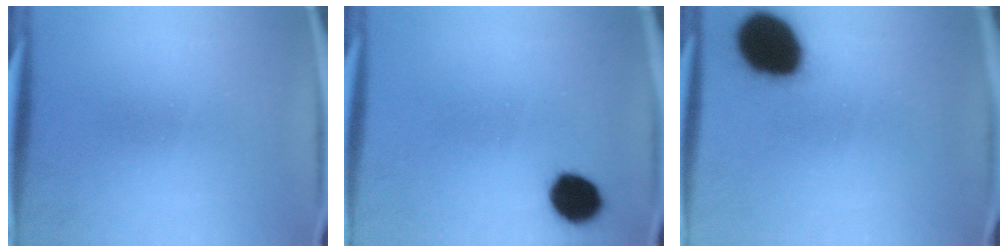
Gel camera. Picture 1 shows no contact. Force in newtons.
{"total": 8.0}
{"total": 19.6}